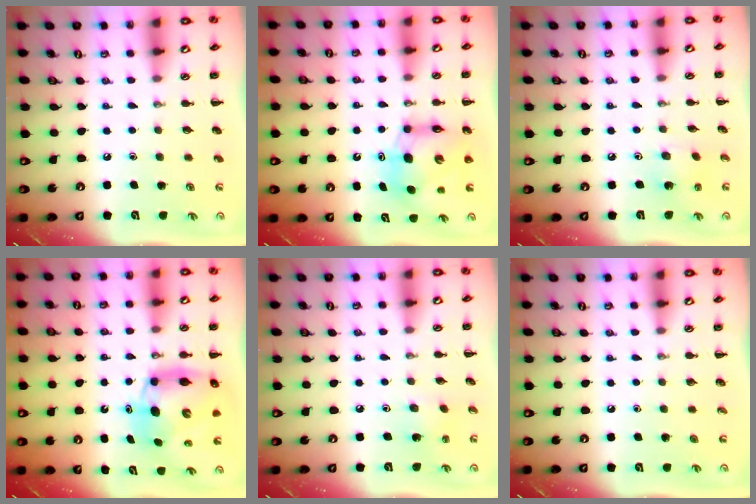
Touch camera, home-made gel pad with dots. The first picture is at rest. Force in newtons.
{"total": 8.7, "press": 8.6, "slide": 1.3}
{"total": 1.8, "press": 1.7, "slide": 0.5}
{"total": 9.2, "press": 8.9, "slide": 2.5}
{"total": 1.7, "press": 1.6, "slide": 0.6}
{"total": 0.0}